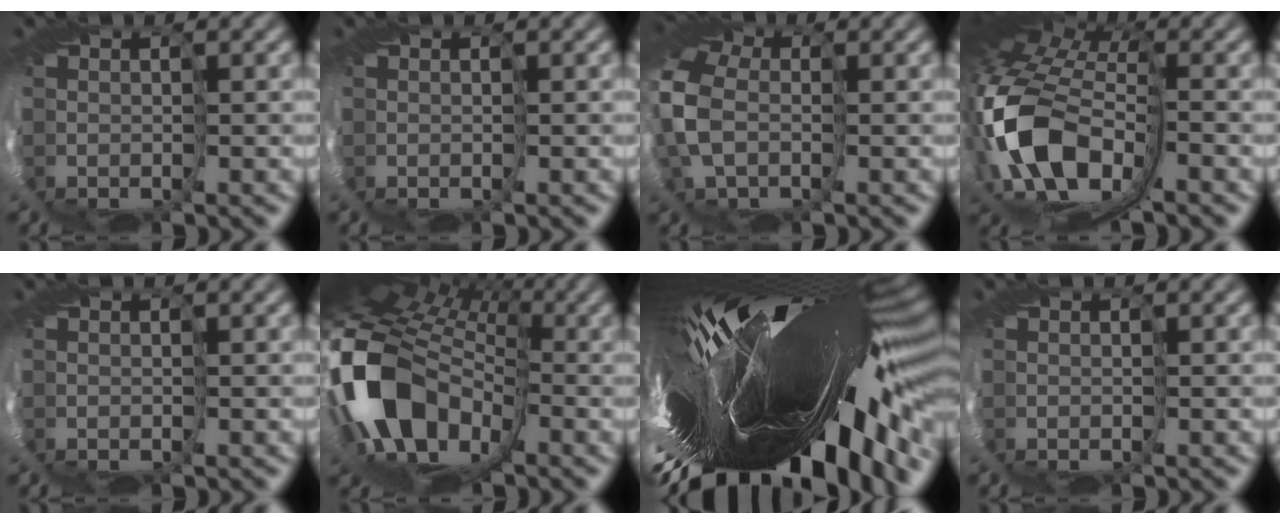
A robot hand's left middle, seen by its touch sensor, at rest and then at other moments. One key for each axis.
{"total": 0.0}
{"total": 9.5, "fx": -0.1, "fy": 7.0, "fz": 6.4, "tx": -0.154, "ty": -0.014, "tz": -0.017}
{"total": 14.1, "fx": -4.0, "fy": 8.0, "fz": 10.8, "tx": -0.257, "ty": -0.025, "tz": -0.084}
{"total": 0.0}
{"total": 15.8, "fx": -3.8, "fy": 10.7, "fz": 10.9, "tx": -0.249, "ty": -0.038, "tz": -0.080}
{"total": 19.1, "fx": -4.4, "fy": 6.0, "fz": 17.6, "tx": -0.286, "ty": -0.027, "tz": -0.112}
{"total": 0.0}